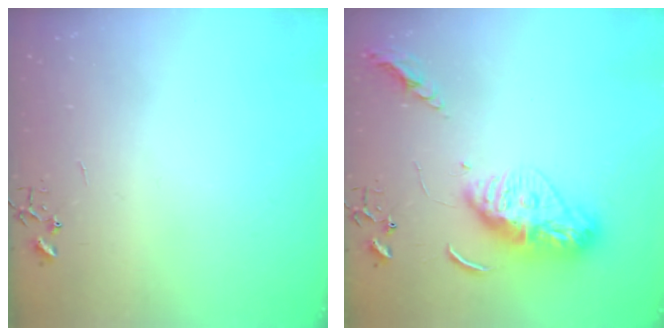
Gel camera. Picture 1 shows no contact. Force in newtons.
{"total": 13.5, "press": 13.5, "slide": 1.2}